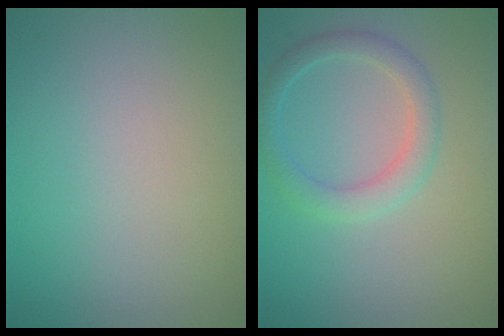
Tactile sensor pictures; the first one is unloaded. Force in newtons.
{"total": 2.7, "press": 2.7, "slide": 0.1}